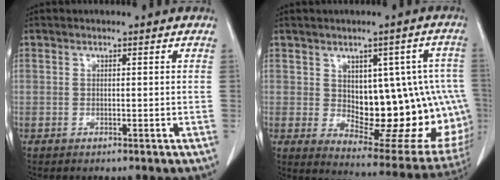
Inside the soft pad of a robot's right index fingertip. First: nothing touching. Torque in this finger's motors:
{"motor_torque": [1.34, 0.15, 0.31, 0.06]}